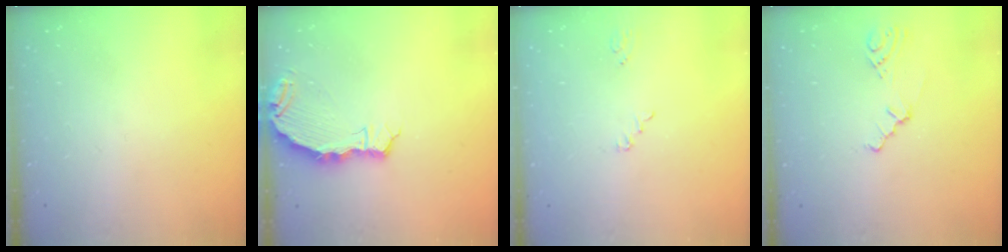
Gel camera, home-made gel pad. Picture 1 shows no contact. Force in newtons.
{"total": 7.0, "press": 5.7, "slide": 4.1}
{"total": 1.2, "press": 1.2, "slide": 0.1}
{"total": 2.0, "press": 1.9, "slide": 0.7}